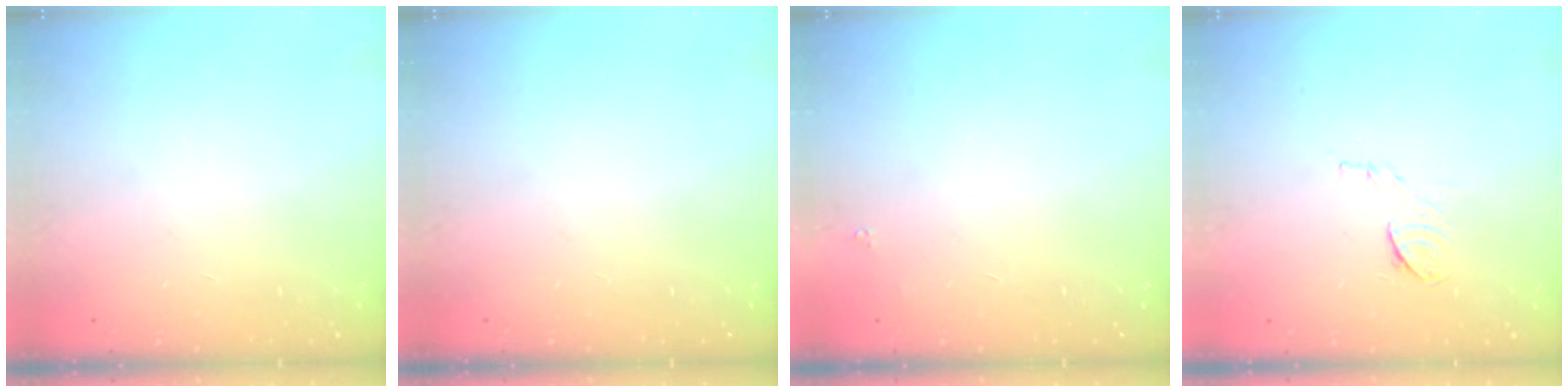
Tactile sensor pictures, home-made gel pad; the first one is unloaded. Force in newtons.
{"total": 0.0}
{"total": 1.6, "press": 1.5, "slide": 0.2}
{"total": 6.5, "press": 6.4, "slide": 1.1}